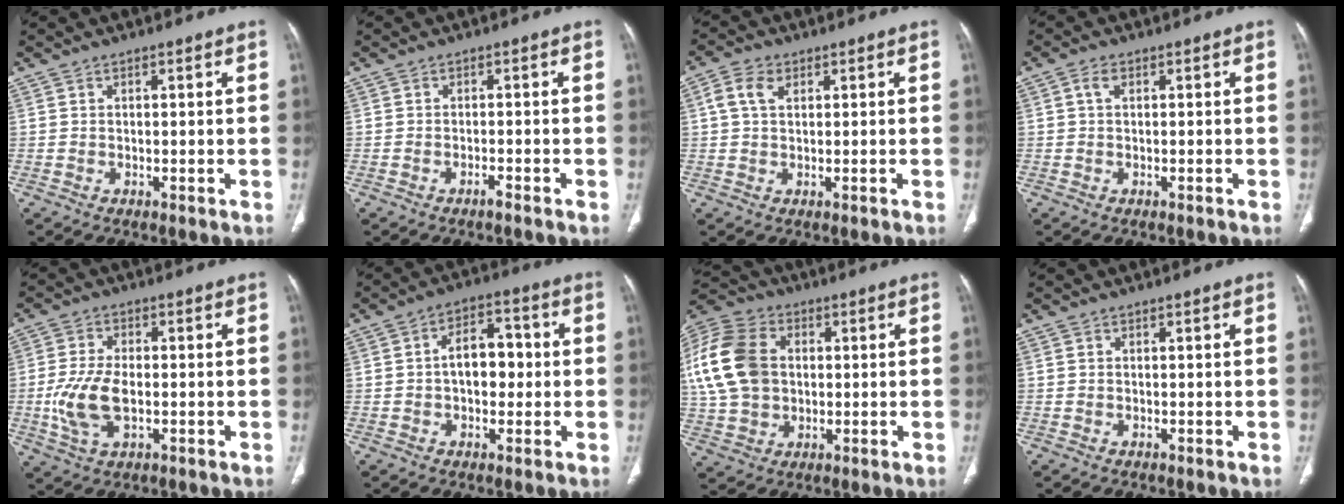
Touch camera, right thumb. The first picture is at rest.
{"total": 1.2, "force": [-1.0, 0.1, 0.6], "torque": [-0.018, 0.006, -0.018]}
{"total": 4.1, "force": [1.3, 2.7, 2.8], "torque": [-0.063, 0.012, 0.025]}
{"total": 1.5, "force": [0.1, 0.9, 1.1], "torque": [-0.026, 0.004, 0.001]}
{"total": 9.1, "force": [-1.3, 5.0, 7.5], "torque": [-0.162, 0.002, -0.022]}
{"total": 8.5, "force": [-0.1, 5.4, 6.5], "torque": [-0.073, 0.025, -0.007]}
{"total": 18.4, "force": [2.3, 13.5, 12.2], "torque": [-0.256, 0.014, 0.043]}
{"total": 0.0}